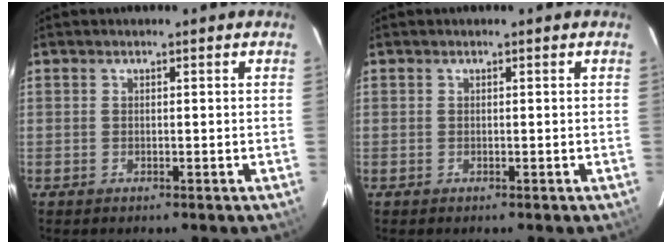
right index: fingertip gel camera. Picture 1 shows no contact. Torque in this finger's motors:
{"motor_torque": [0.29, -0.01, 0.02, 0.01]}